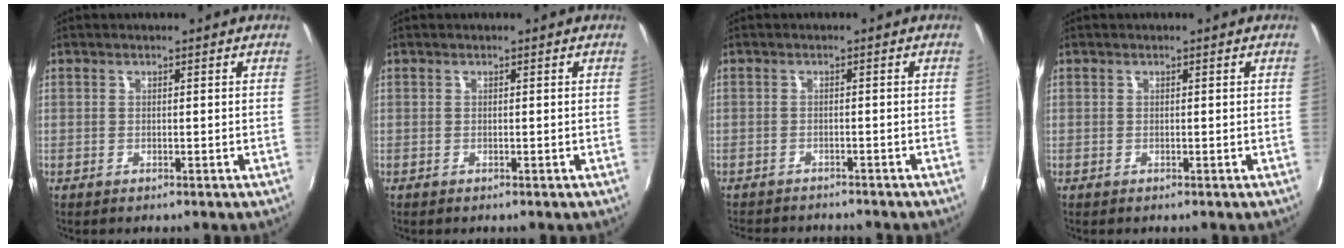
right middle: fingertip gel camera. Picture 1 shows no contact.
{"total": 0.0}
{"total": 6.5, "force": [-6.1, 1.4, 1.9], "torque": [-0.051, -0.016, -0.091]}
{"total": 0.0}